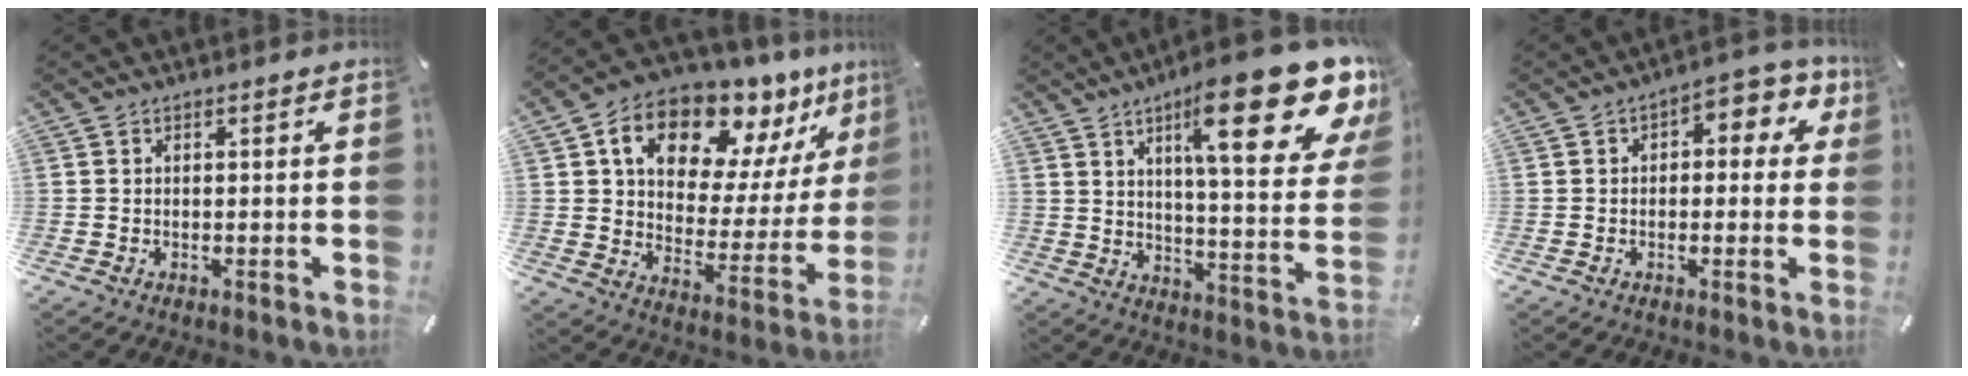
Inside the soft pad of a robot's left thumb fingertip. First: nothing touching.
{"total": 15.7, "force": [11.3, 8.5, 6.7], "torque": [-0.122, -0.085, 0.198]}
{"total": 25.5, "force": [14.6, 7.8, 19.4], "torque": [-0.273, -0.096, 0.229]}
{"total": 5.7, "force": [1.0, 3.6, 4.3], "torque": [-0.046, -0.003, 0.006]}